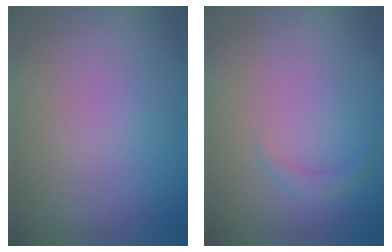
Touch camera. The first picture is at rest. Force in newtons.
{"total": 1.1, "press": 1.1, "slide": 0.0}